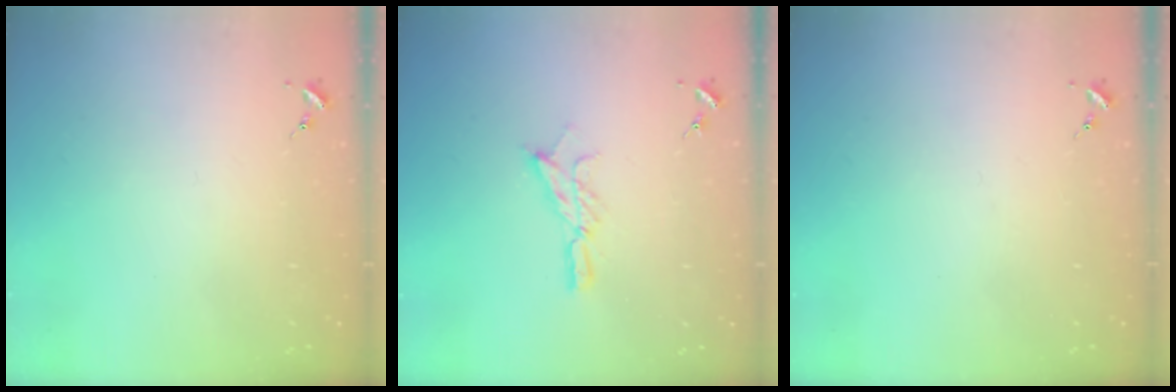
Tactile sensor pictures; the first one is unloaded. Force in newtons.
{"total": 10.1, "press": 10.1, "slide": 0.6}
{"total": 0.0}